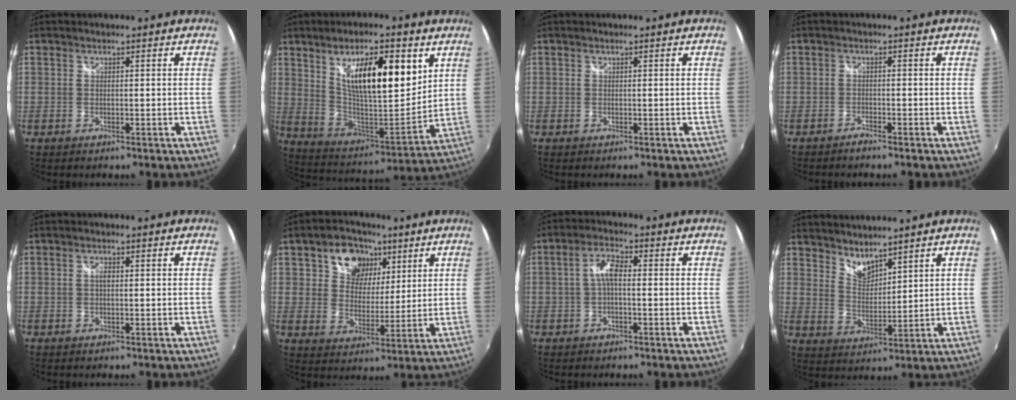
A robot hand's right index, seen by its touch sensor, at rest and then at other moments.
{"total": 18.9, "force": [8.1, 6.5, 15.8], "torque": [-0.255, -0.002, 0.148]}
{"total": 0.0}
{"total": 1.3, "force": [-1.3, 0.1, 0.4], "torque": [-0.014, -0.003, -0.026]}
{"total": 1.0, "force": [0.0, 0.5, 0.9], "torque": [-0.017, 0.004, -0.002]}
{"total": 11.1, "force": [5.3, 8.4, 5.0], "torque": [-0.100, 0.018, 0.091]}
{"total": 4.0, "force": [-0.6, 1.3, 3.7], "torque": [-0.076, 0.013, -0.012]}
{"total": 5.4, "force": [4.9, 1.4, 1.7], "torque": [-0.021, -0.004, 0.090]}